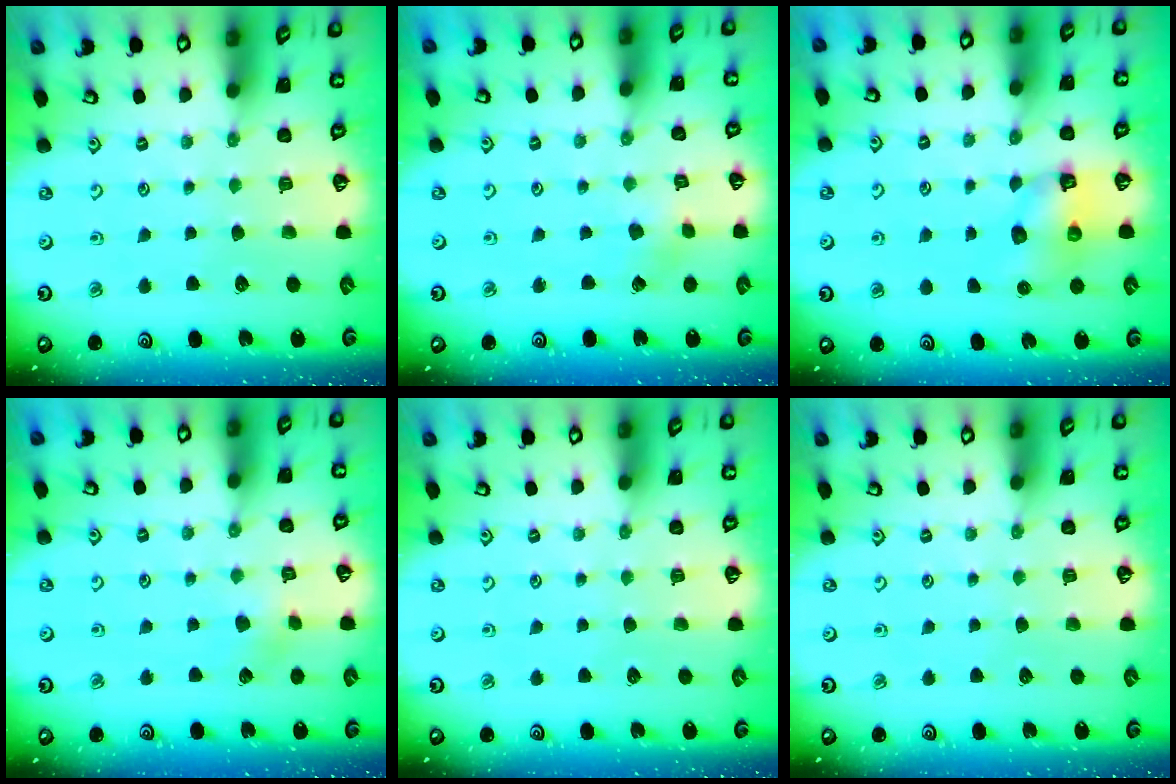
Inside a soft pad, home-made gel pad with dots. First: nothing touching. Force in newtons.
{"total": 2.4, "press": 2.4, "slide": 0.3}
{"total": 8.3, "press": 8.3, "slide": 0.5}
{"total": 3.8, "press": 3.8, "slide": 0.4}
{"total": 0.0}
{"total": 0.0}